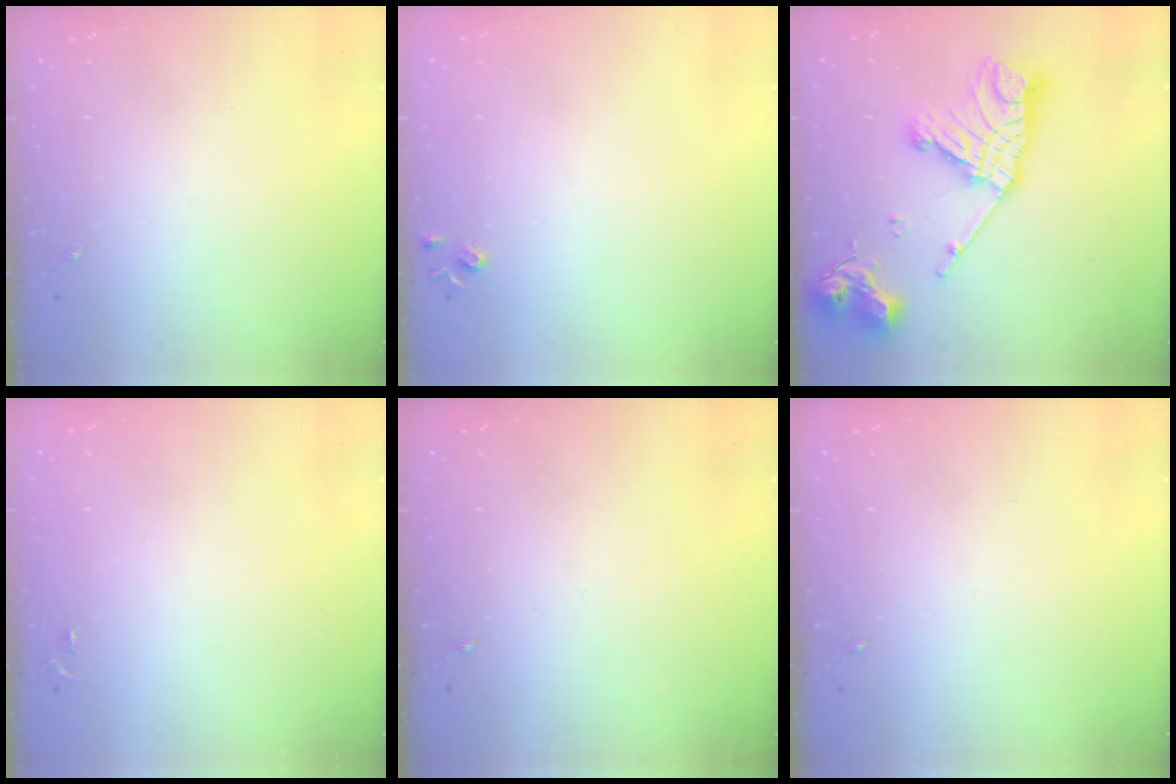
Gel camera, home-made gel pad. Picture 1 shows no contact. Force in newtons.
{"total": 4.3, "press": 4.3, "slide": 0.7}
{"total": 20.7, "press": 20.6, "slide": 1.9}
{"total": 2.6, "press": 2.6, "slide": 0.3}
{"total": 0.0}
{"total": 0.0}